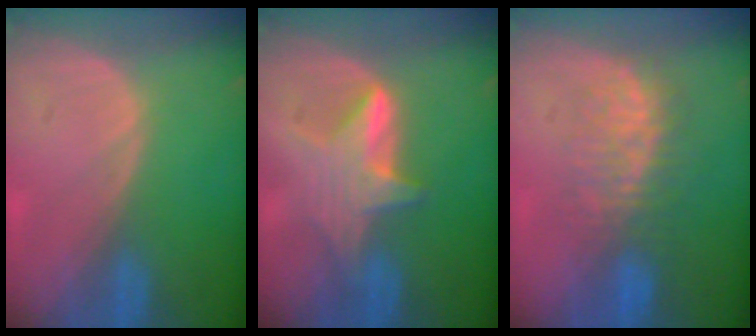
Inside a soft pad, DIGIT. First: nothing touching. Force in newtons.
{"total": 6.0, "press": 5.8, "slide": 1.7}
{"total": 7.6, "press": 7.4, "slide": 1.9}